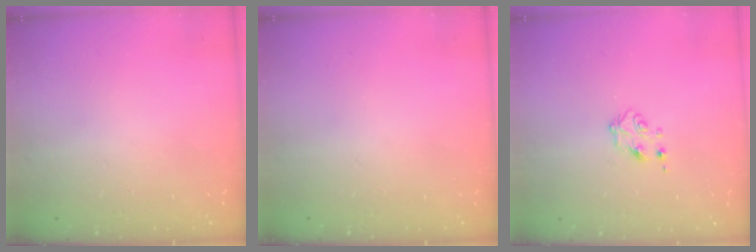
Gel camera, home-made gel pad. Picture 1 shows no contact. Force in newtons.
{"total": 0.0}
{"total": 4.6, "press": 4.5, "slide": 0.6}